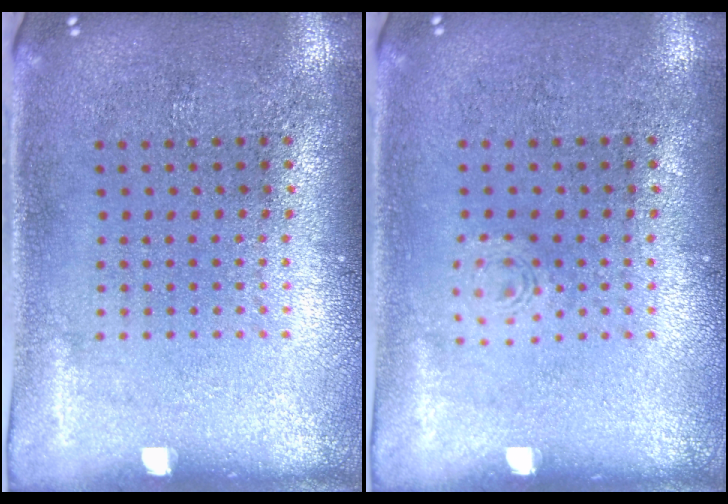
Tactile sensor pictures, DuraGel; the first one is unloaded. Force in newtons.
{"total": 0.7, "press": 0.7, "slide": 0.2}